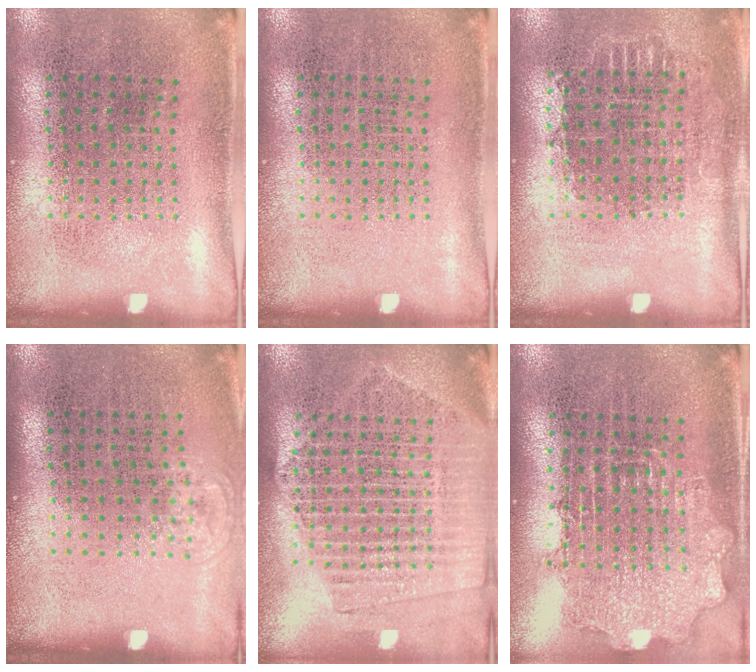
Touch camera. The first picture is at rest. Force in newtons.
{"total": 0.0}
{"total": 0.7, "press": 0.7, "slide": 0.3}
{"total": 0.6, "press": 0.4, "slide": 0.3}
{"total": 2.1, "press": 1.9, "slide": 0.9}
{"total": 1.6, "press": 1.3, "slide": 0.8}